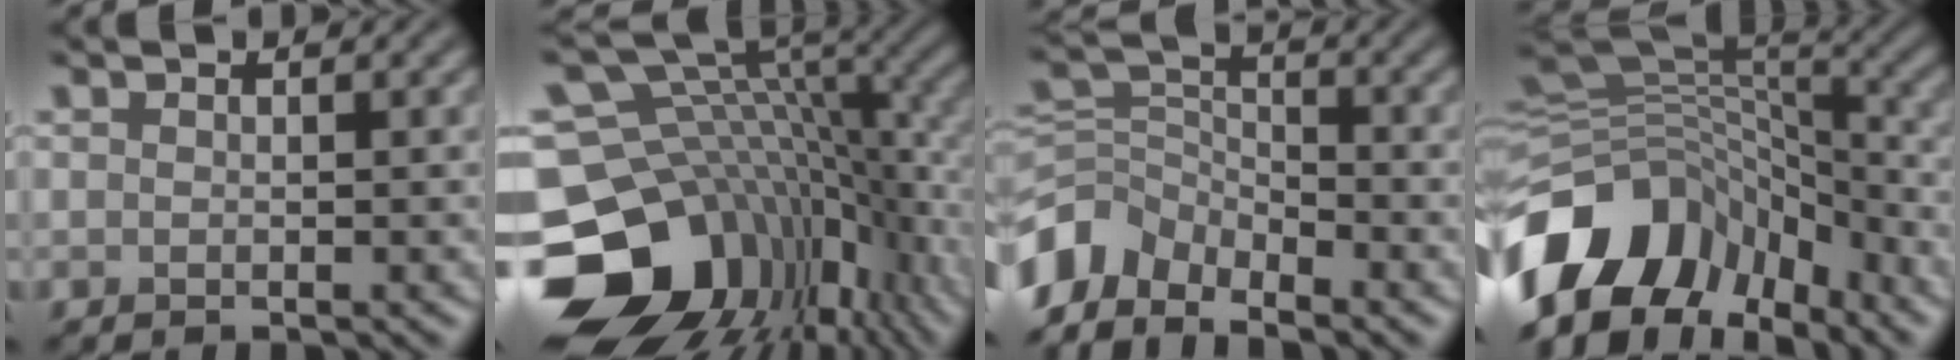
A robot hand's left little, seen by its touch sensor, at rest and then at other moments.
{"total": 16.7, "force": [-4.8, 12.1, 10.5], "torque": [-0.219, -0.014, -0.064]}
{"total": 5.5, "force": [-4.3, 3.0, 1.8], "torque": [-0.036, -0.002, -0.097]}
{"total": 13.6, "force": [-6.8, 9.3, 7.2], "torque": [-0.173, 0.010, -0.113]}